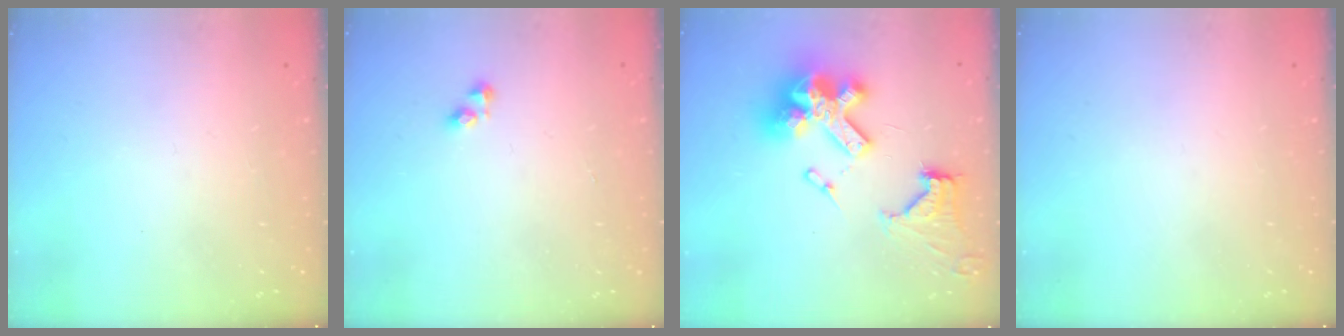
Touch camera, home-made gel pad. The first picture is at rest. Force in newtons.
{"total": 2.0, "press": 2.0, "slide": 0.5}
{"total": 20.6, "press": 20.5, "slide": 2.2}
{"total": 0.0}